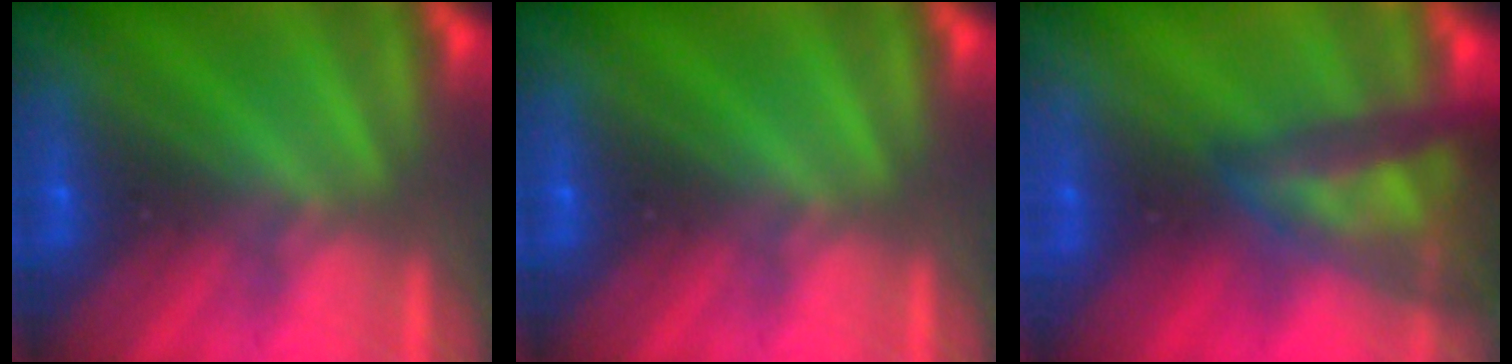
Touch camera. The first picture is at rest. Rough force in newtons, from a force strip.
{"total": 0.0}
{"total": 12.7}